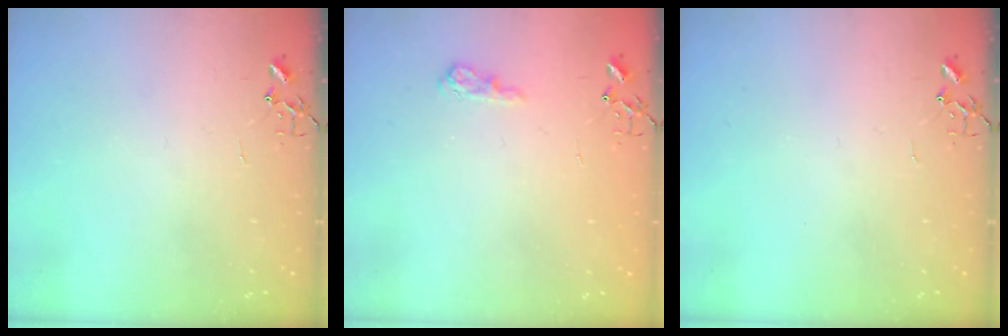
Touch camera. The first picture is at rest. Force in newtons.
{"total": 8.1, "press": 8.1, "slide": 1.0}
{"total": 0.0}